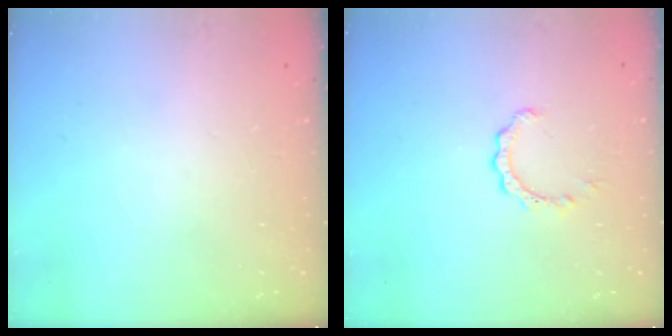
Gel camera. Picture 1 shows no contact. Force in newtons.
{"total": 2.4, "press": 2.3, "slide": 0.3}